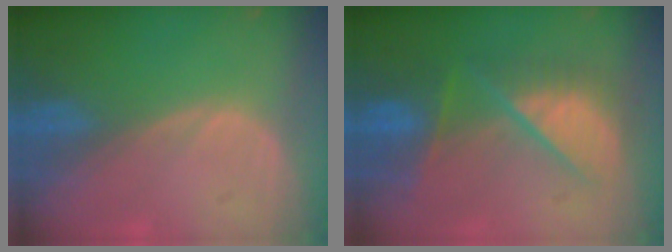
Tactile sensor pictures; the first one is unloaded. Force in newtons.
{"total": 8.5, "press": 8.4, "slide": 0.7}